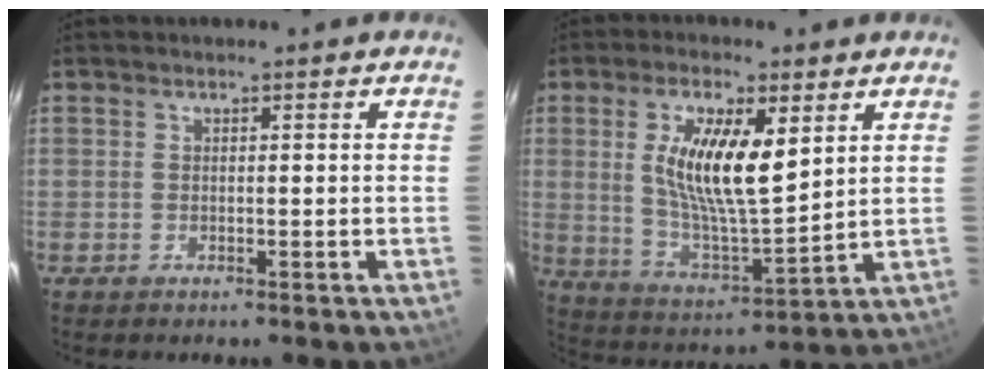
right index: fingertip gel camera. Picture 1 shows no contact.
{"total": 14.5, "force": [4.3, 4.6, 13.0], "torque": [-0.244, -0.004, 0.085]}